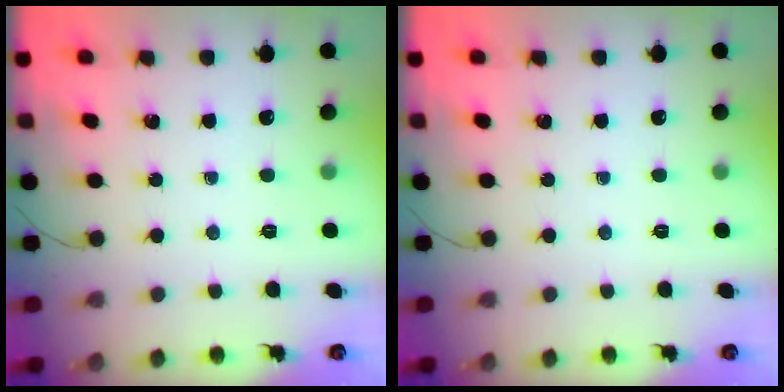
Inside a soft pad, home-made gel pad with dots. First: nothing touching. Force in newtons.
{"total": 0.0}